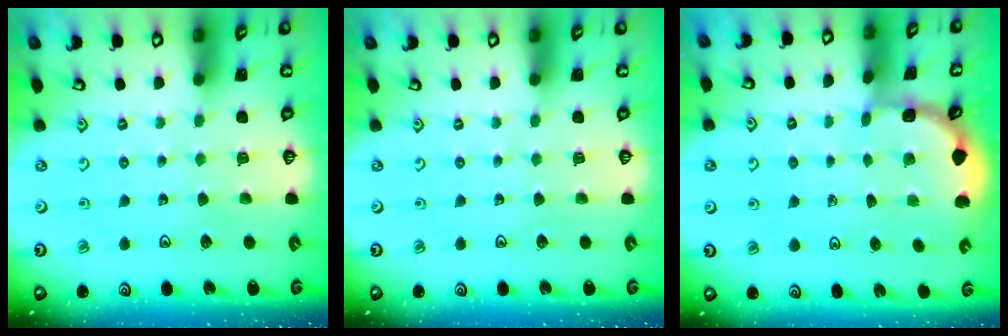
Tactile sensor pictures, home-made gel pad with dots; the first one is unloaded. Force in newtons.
{"total": 0.0}
{"total": 1.7, "press": 1.7, "slide": 0.2}